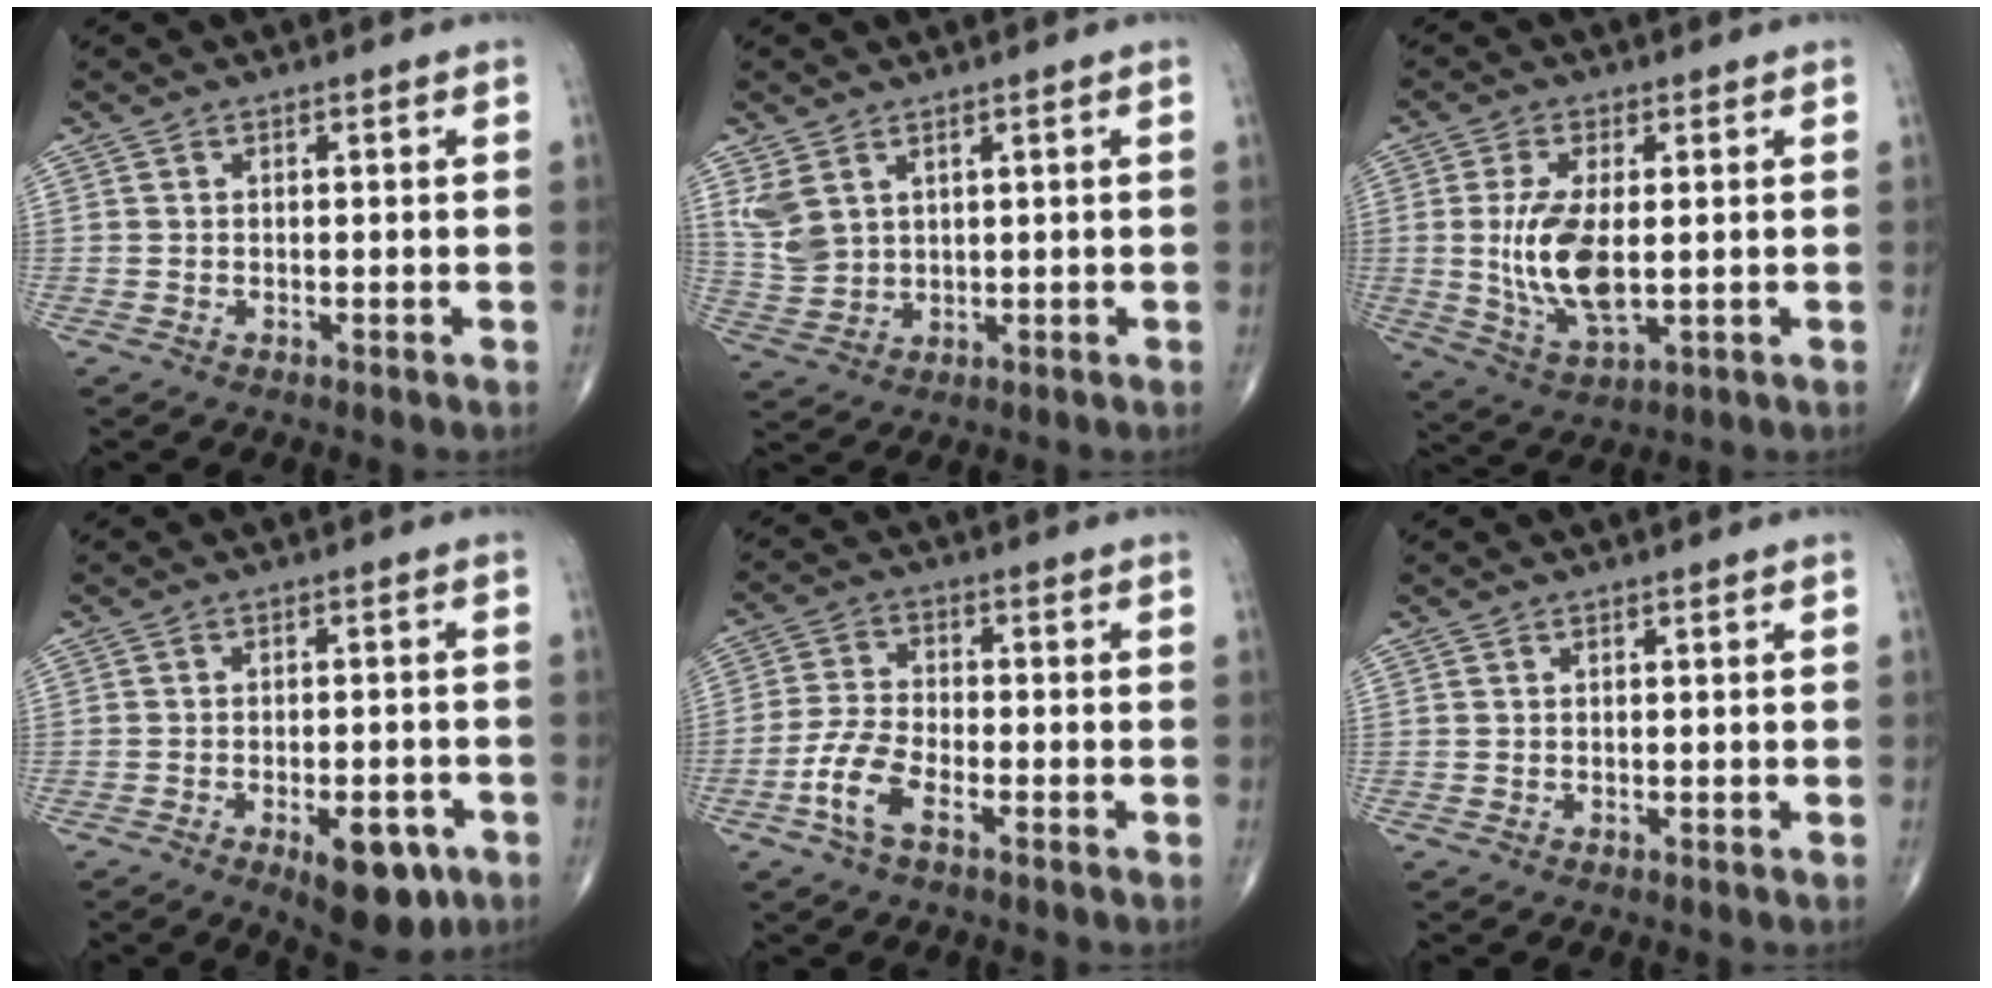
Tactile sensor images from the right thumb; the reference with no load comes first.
{"total": 5.6, "force": [2.9, 3.5, 3.3], "torque": [-0.064, -0.009, 0.073]}
{"total": 11.1, "force": [0.1, 4.8, 10.0], "torque": [-0.203, -0.017, 0.012]}
{"total": 9.3, "force": [-4.4, 4.1, 7.1], "torque": [-0.077, 0.012, -0.052]}
{"total": 7.0, "force": [-3.6, 2.8, 5.3], "torque": [-0.121, 0.019, -0.072]}
{"total": 0.0}